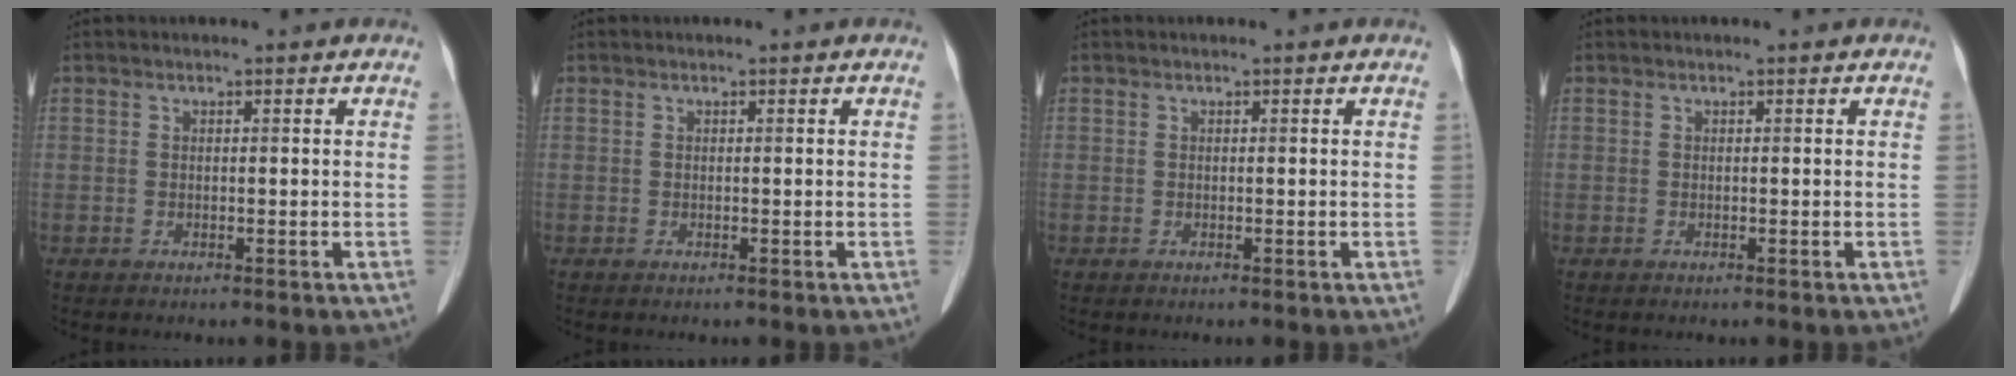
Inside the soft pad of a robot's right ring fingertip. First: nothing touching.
{"total": 0.0}
{"total": 0.0}
{"total": 0.0}